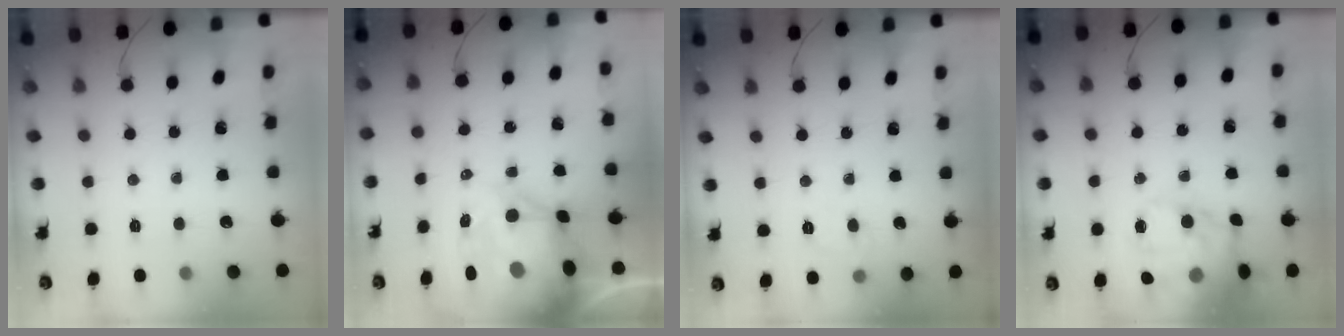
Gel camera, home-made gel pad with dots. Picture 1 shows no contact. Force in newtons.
{"total": 15.5, "press": 14.9, "slide": 4.0}
{"total": 5.7, "press": 5.5, "slide": 1.4}
{"total": 17.2, "press": 17.0, "slide": 2.7}